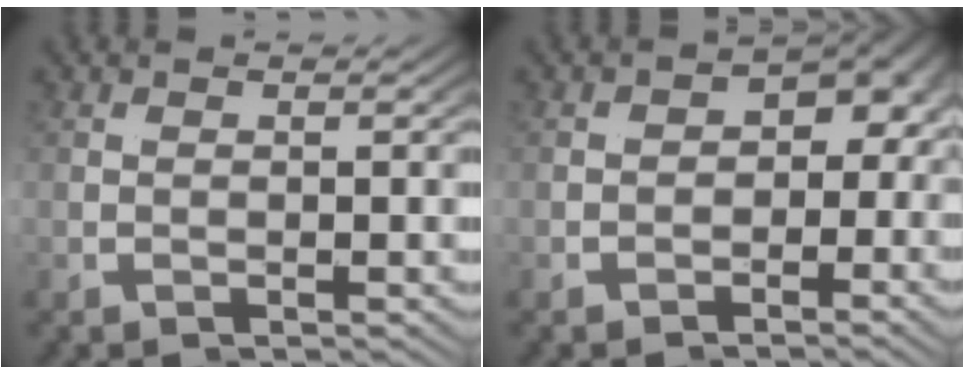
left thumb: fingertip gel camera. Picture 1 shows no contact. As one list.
[{"total": 6.3, "force": [-0.8, 4.9, 3.8], "torque": [-0.059, -0.003, -0.018]}]